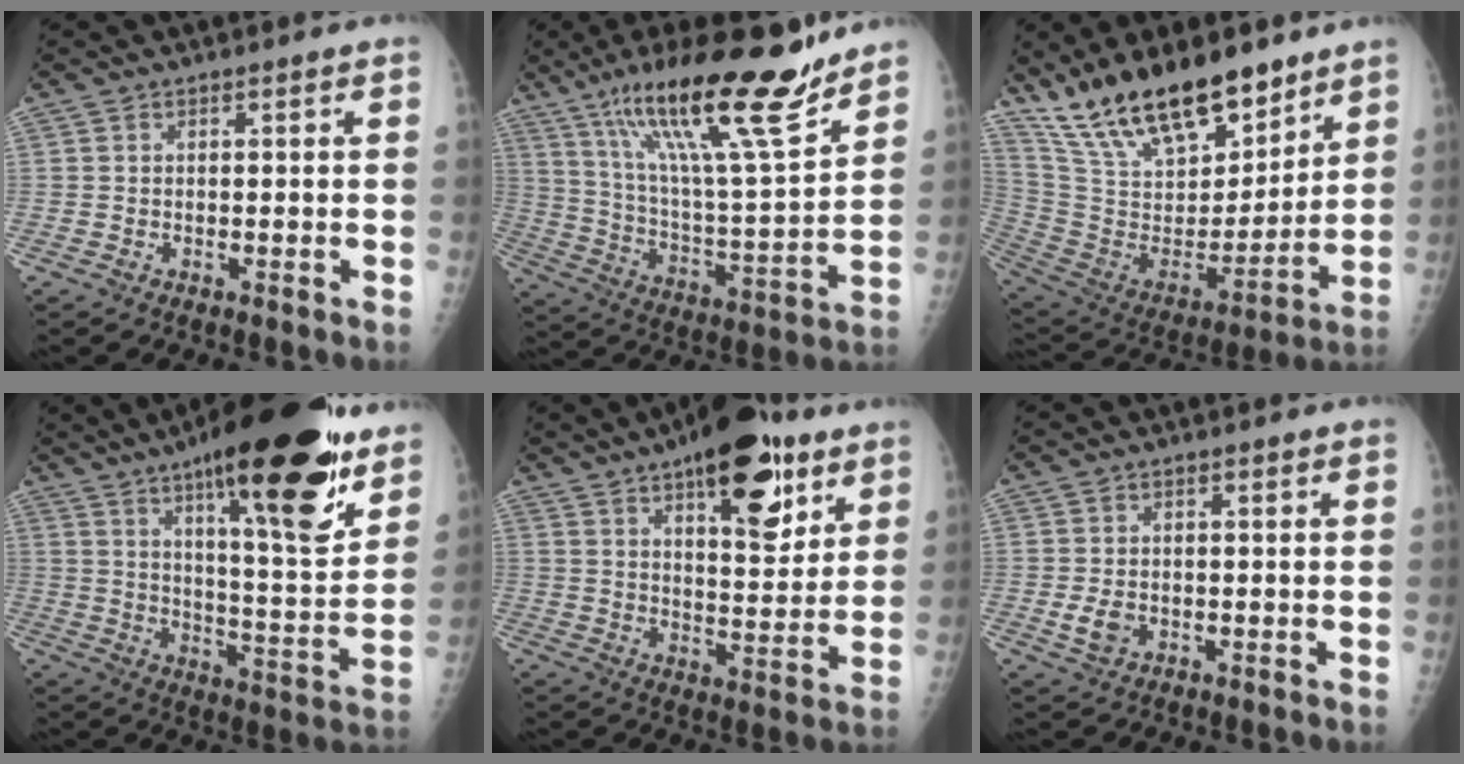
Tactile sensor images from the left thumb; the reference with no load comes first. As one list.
[{"total": 24.0, "force": [16.6, 3.8, 16.9], "torque": [-0.266, -0.069, 0.284]}, {"total": 23.8, "force": [17.6, 9.5, 12.9], "torque": [-0.196, -0.079, 0.319]}, {"total": 26.4, "force": [16.0, 6.8, 19.9], "torque": [-0.270, -0.064, 0.244]}, {"total": 18.2, "force": [10.0, 7.4, 13.3], "torque": [-0.152, -0.046, 0.149]}, {"total": 3.3, "force": [-1.0, 2.5, 1.9], "torque": [-0.032, -0.002, -0.015]}]